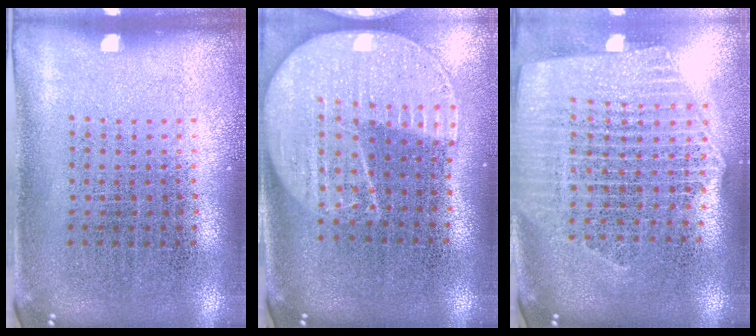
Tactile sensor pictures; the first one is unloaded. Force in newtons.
{"total": 2.3, "press": 2.0, "slide": 1.1}
{"total": 2.5, "press": 2.1, "slide": 1.3}